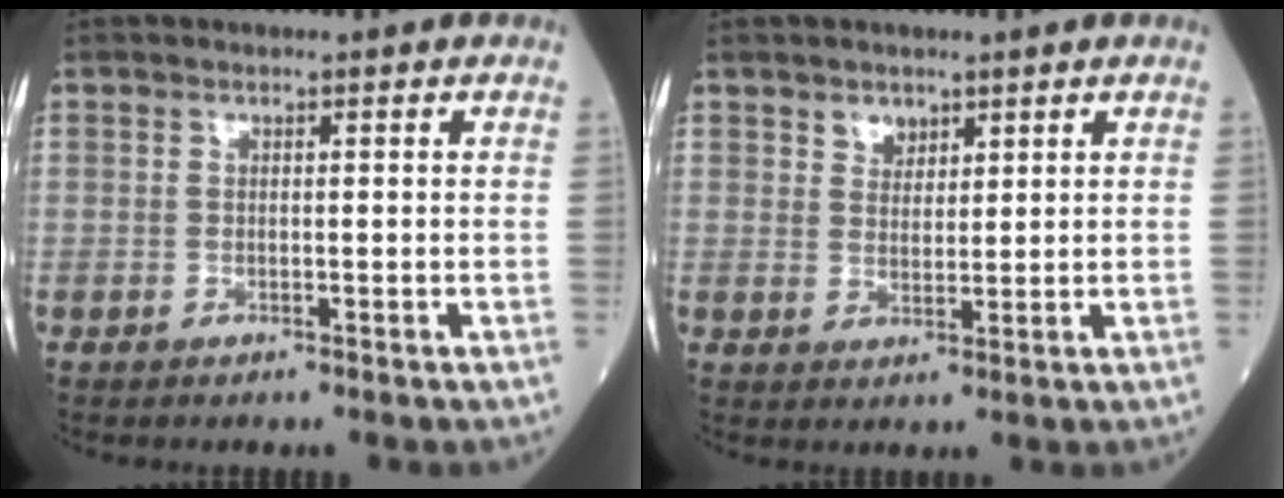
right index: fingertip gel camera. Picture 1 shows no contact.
{"total": 2.5, "force": [1.8, 1.6, 0.7], "torque": [-0.010, -0.002, 0.031]}